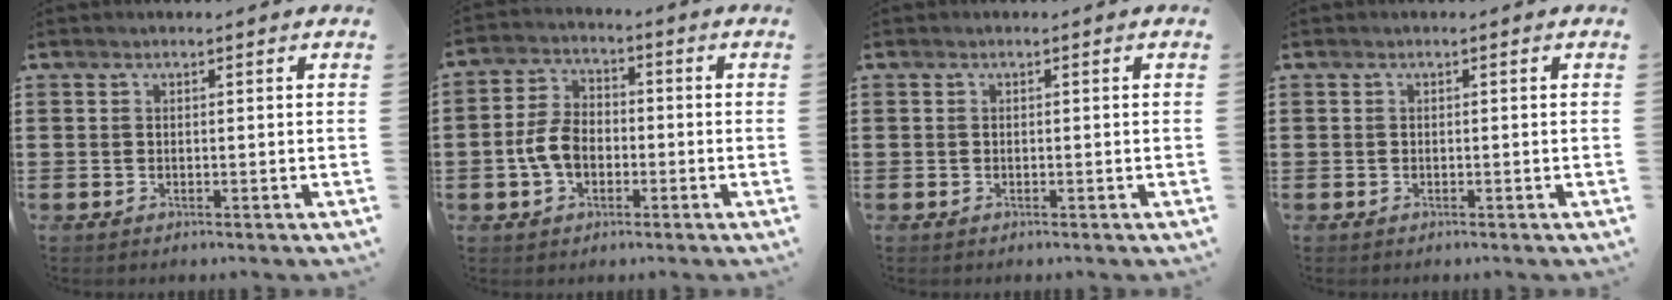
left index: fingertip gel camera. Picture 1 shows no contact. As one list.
[{"total": 6.3, "force": [-1.4, 4.2, 4.5], "torque": [-0.117, 0.002, -0.035]}, {"total": 0.0}, {"total": 0.0}]